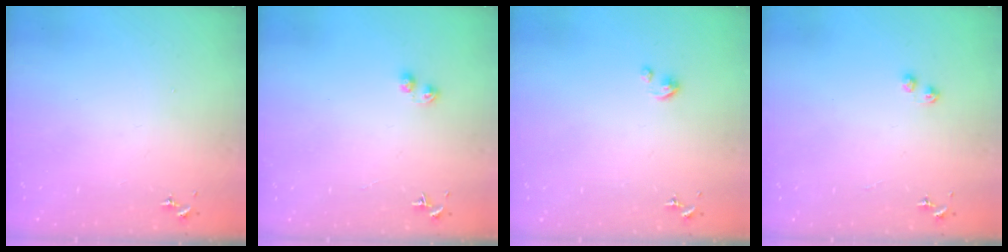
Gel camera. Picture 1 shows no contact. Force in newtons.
{"total": 2.9, "press": 2.9, "slide": 0.4}
{"total": 2.7, "press": 2.7, "slide": 0.3}
{"total": 3.2, "press": 3.1, "slide": 0.7}